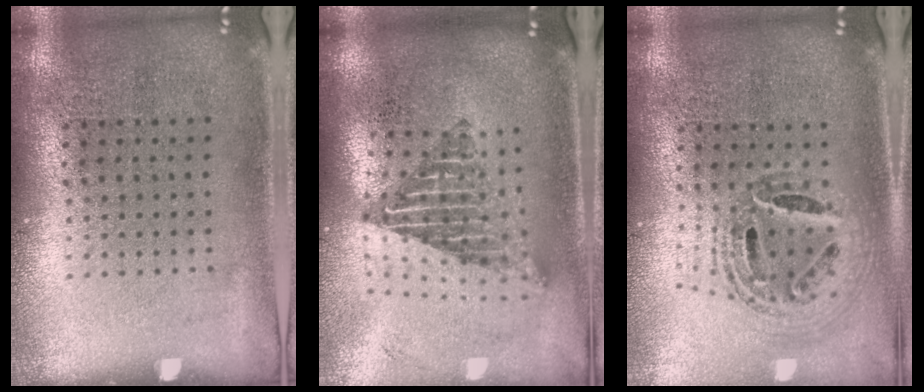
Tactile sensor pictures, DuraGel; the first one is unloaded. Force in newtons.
{"total": 2.1, "press": 1.5, "slide": 1.5}
{"total": 1.2, "press": 1.1, "slide": 0.4}